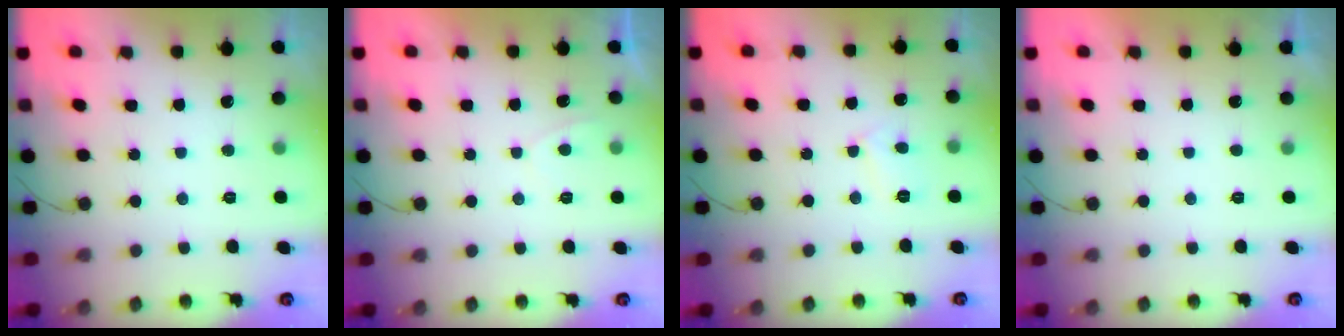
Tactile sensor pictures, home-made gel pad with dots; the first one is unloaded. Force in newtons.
{"total": 0.7, "press": 0.4, "slide": 0.5}
{"total": 4.4, "press": 4.3, "slide": 0.5}
{"total": 2.1, "press": 2.1, "slide": 0.4}